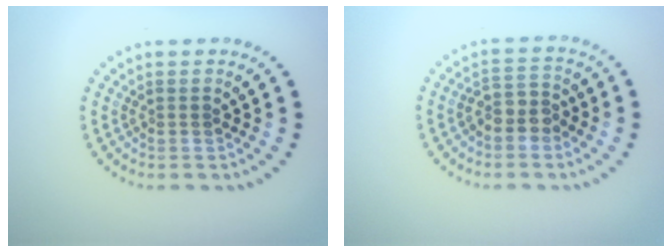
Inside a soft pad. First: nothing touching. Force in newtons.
{"total": 2.2, "press": 1.9, "slide": 1.2}